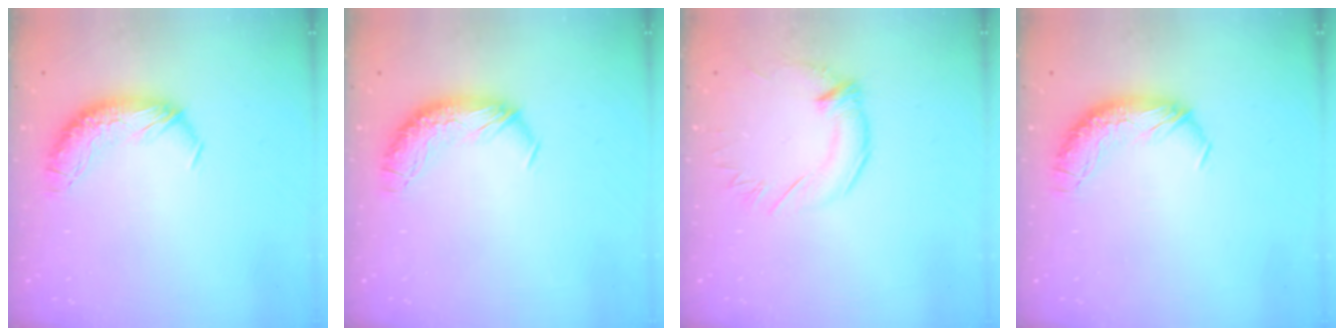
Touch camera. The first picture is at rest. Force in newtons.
{"total": 0.0}
{"total": 1.3, "press": 1.1, "slide": 0.7}
{"total": 0.0}